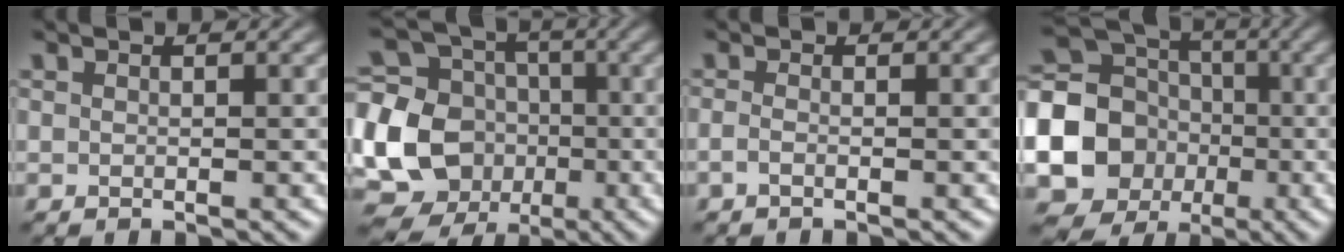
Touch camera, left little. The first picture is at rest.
{"total": 13.6, "force": [-3.1, 12.1, 5.3], "torque": [-0.142, -0.012, -0.070]}
{"total": 0.9, "force": [-0.7, 0.1, 0.6], "torque": [-0.012, -0.007, -0.017]}
{"total": 18.3, "force": [-4.0, 17.1, 5.3], "torque": [-0.135, -0.019, -0.105]}